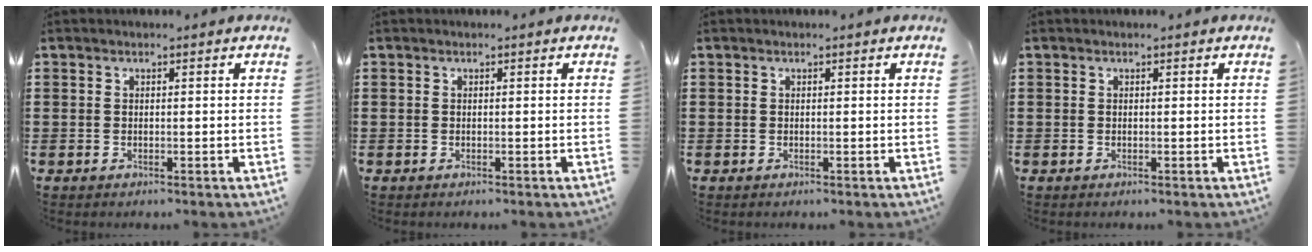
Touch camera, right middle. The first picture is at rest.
{"total": 0.0}
{"total": 0.0}
{"total": 0.0}